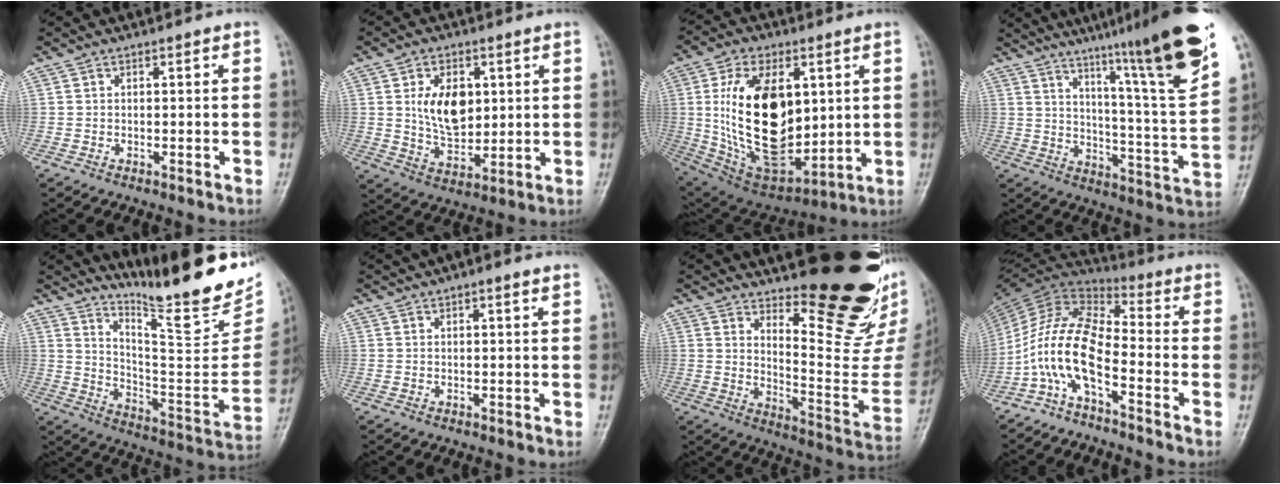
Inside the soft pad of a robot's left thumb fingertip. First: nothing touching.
{"total": 10.3, "force": [2.5, 6.4, 7.7], "torque": [-0.106, -0.020, 0.054]}
{"total": 24.3, "force": [3.3, 14.0, 19.6], "torque": [-0.327, -0.026, 0.079]}
{"total": 23.1, "force": [15.7, 1.0, 17.0], "torque": [-0.226, -0.078, 0.233]}
{"total": 21.2, "force": [17.8, 2.3, 11.2], "torque": [-0.145, -0.143, 0.279]}
{"total": 3.2, "force": [2.1, 0.6, 2.4], "torque": [-0.038, 0.017, 0.032]}
{"total": 26.3, "force": [16.8, 7.9, 18.6], "torque": [-0.218, -0.120, 0.235]}
{"total": 11.5, "force": [-4.9, 4.3, 9.5], "torque": [-0.198, 0.062, -0.110]}